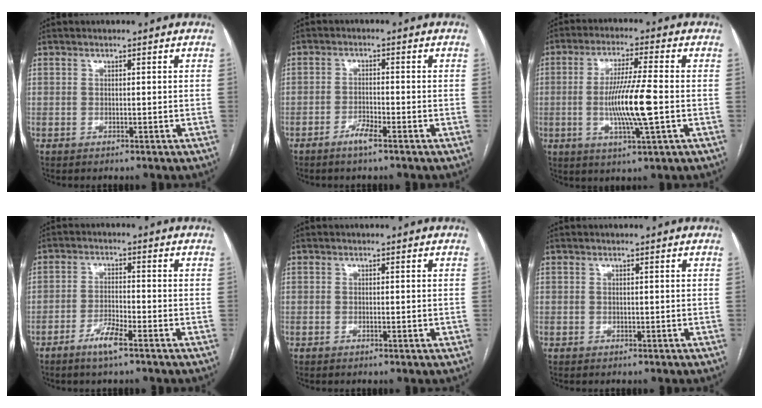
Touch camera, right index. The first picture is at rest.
{"total": 2.8, "force": [-2.0, 0.1, 1.9], "torque": [-0.038, -0.001, -0.040]}
{"total": 10.3, "force": [-1.5, 0.0, 10.2], "torque": [-0.195, -0.010, -0.031]}
{"total": 4.4, "force": [-2.9, 0.2, 3.2], "torque": [-0.065, -0.005, -0.058]}
{"total": 1.0, "force": [-0.3, 0.1, 1.0], "torque": [-0.017, -0.001, -0.004]}
{"total": 0.0}